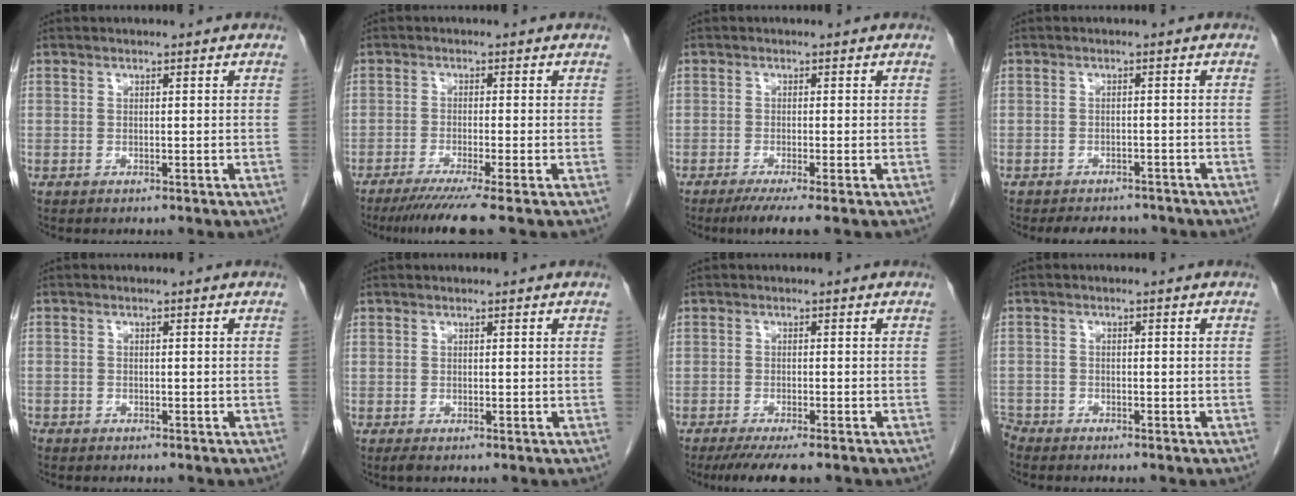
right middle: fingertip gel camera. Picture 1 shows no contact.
{"total": 6.9, "force": [-5.2, -1.4, 4.3], "torque": [-0.061, -0.024, -0.087]}
{"total": 3.8, "force": [-2.6, -0.3, 2.8], "torque": [-0.045, -0.013, -0.048]}
{"total": 6.1, "force": [-5.4, 2.4, 1.6], "torque": [-0.021, -0.001, -0.067]}
{"total": 2.4, "force": [-2.0, 1.1, 0.7], "torque": [-0.011, 0.000, -0.025]}
{"total": 0.7, "force": [-0.6, 0.1, 0.5], "torque": [-0.013, -0.003, -0.009]}
{"total": 7.6, "force": [-6.1, 0.9, 4.4], "torque": [-0.063, -0.015, -0.093]}
{"total": 4.5, "force": [-4.1, 1.6, 0.8], "torque": [-0.007, -0.006, -0.071]}